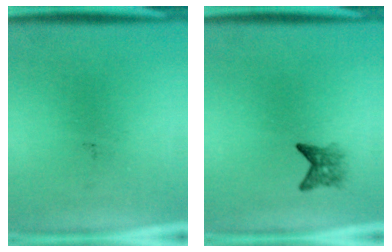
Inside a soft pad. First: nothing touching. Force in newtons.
{"total": 2.2}